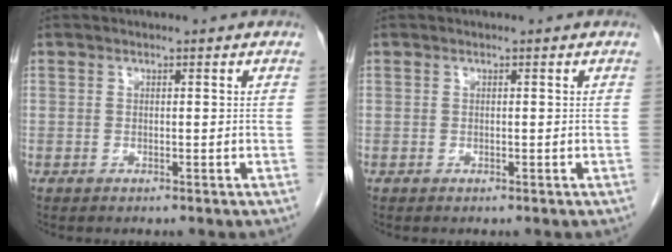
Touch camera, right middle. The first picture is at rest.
{"total": 0.0}